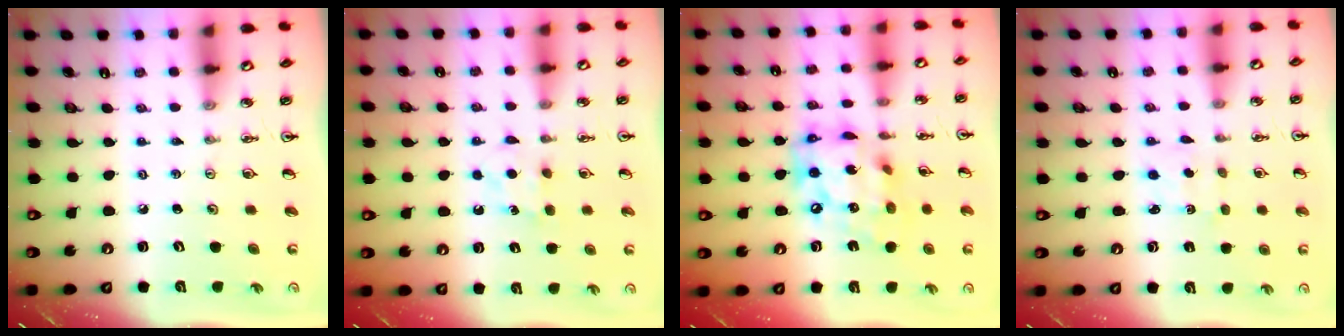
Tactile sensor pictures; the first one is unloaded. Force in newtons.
{"total": 5.7, "press": 5.7, "slide": 0.8}
{"total": 18.0, "press": 17.9, "slide": 1.8}
{"total": 2.0, "press": 2.0, "slide": 0.4}